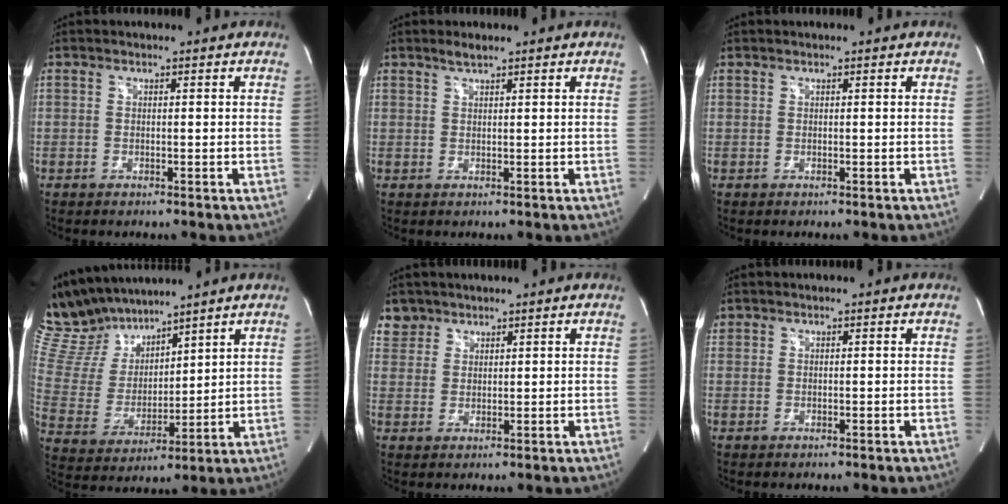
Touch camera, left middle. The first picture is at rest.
{"total": 1.5, "force": [1.3, 0.1, 0.8], "torque": [-0.019, 0.003, 0.028]}
{"total": 0.0}
{"total": 13.4, "force": [12.1, 4.1, 3.8], "torque": [-0.099, 0.020, 0.249]}
{"total": 3.5, "force": [2.7, 2.1, -0.3], "torque": [0.013, 0.007, 0.053]}
{"total": 0.5, "force": [0.4, 0.4, 0.0], "torque": [-0.001, 0.010, 0.008]}